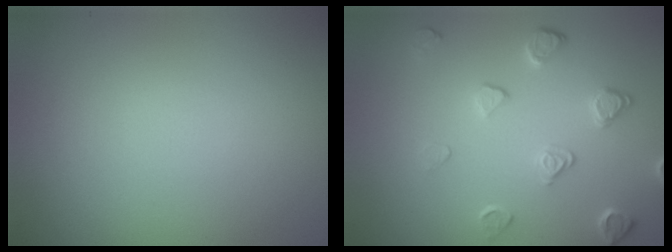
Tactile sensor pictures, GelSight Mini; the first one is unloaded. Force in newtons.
{"total": 2.4, "press": 1.9, "slide": 1.4}